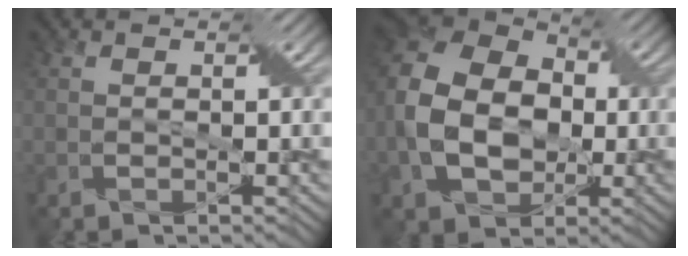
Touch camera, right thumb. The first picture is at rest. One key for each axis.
{"total": 14.5, "fx": -1.7, "fy": 10.6, "fz": 9.8, "tx": -0.241, "ty": -0.014, "tz": -0.025}